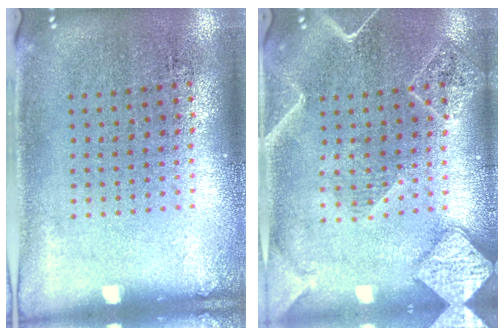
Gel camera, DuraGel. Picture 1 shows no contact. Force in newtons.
{"total": 1.9, "press": 1.9, "slide": 0.2}